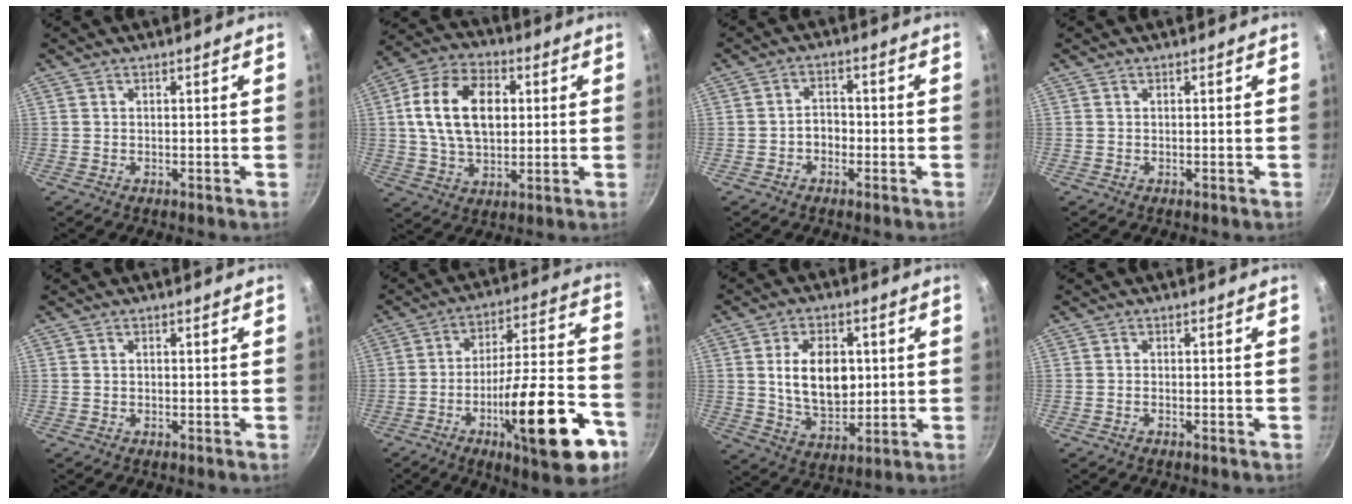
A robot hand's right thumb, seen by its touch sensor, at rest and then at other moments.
{"total": 15.9, "force": [2.5, 10.6, 11.7], "torque": [-0.185, 0.010, 0.036]}
{"total": 2.8, "force": [-1.2, 2.1, 1.5], "torque": [-0.004, 0.017, -0.022]}
{"total": 0.0}
{"total": 0.0}
{"total": 24.2, "force": [-10.5, 6.9, 20.7], "torque": [-0.268, 0.051, -0.159]}
{"total": 12.5, "force": [1.7, 8.1, 9.3], "torque": [-0.129, -0.012, 0.033]}
{"total": 0.7, "force": [-0.5, 0.2, 0.4], "torque": [-0.013, 0.004, -0.013]}